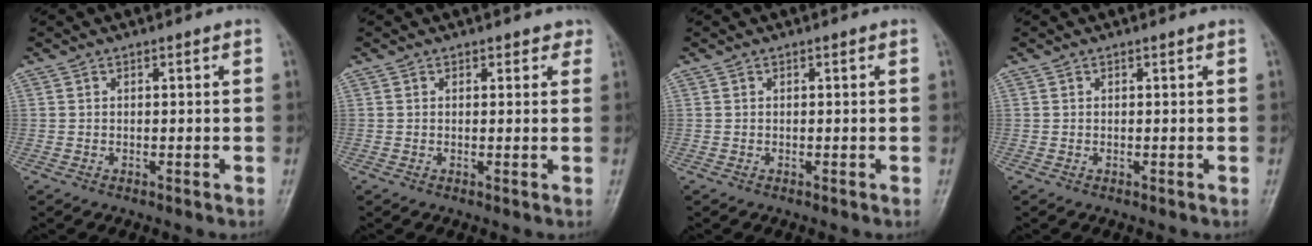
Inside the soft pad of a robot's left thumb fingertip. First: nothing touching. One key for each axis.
{"total": 1.6, "fx": 1.1, "fy": 1.1, "fz": 0.3, "tx": 0.018, "ty": -0.004, "tz": 0.007}
{"total": 0.0}
{"total": 0.0}